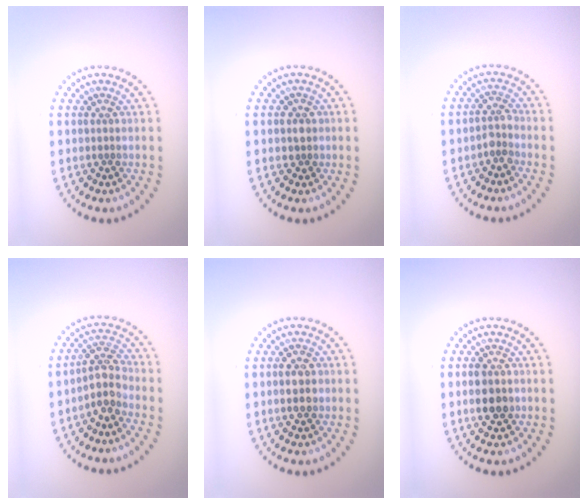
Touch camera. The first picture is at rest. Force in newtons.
{"total": 1.5, "press": 1.3, "slide": 0.6}
{"total": 1.6, "press": 1.3, "slide": 1.1}
{"total": 2.9, "press": 2.4, "slide": 1.7}
{"total": 2.8, "press": 2.8, "slide": 0.2}
{"total": 3.0, "press": 3.0, "slide": 0.2}